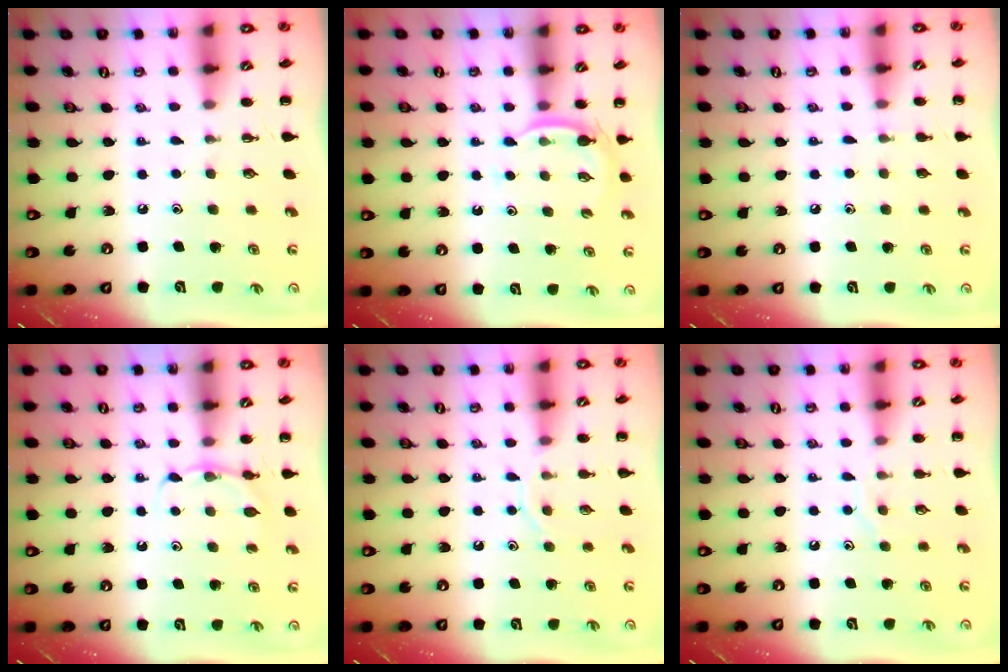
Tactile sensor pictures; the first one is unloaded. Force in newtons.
{"total": 3.7, "press": 3.5, "slide": 1.2}
{"total": 3.6, "press": 3.4, "slide": 1.3}
{"total": 5.5, "press": 5.2, "slide": 1.5}
{"total": 7.6, "press": 7.5, "slide": 1.2}
{"total": 6.2, "press": 6.2, "slide": 0.8}